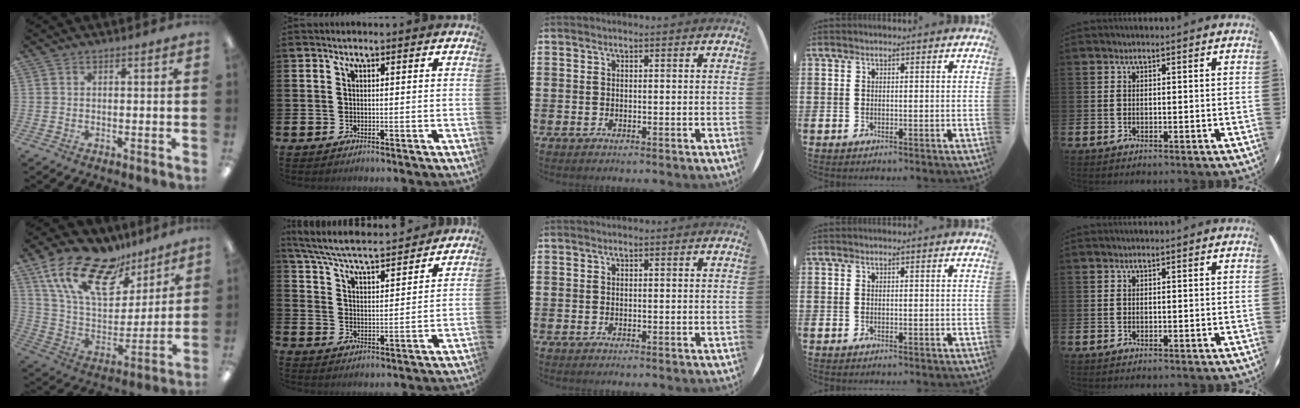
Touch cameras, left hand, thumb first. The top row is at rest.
{"thumb": {"total": 20.4, "force": [13.5, 9.9, 11.7], "torque": [-0.238, -0.071, 0.243]}, "index": {"total": 5.9, "force": [5.5, 0.4, 2.0], "torque": [-0.066, -0.044, 0.092]}}